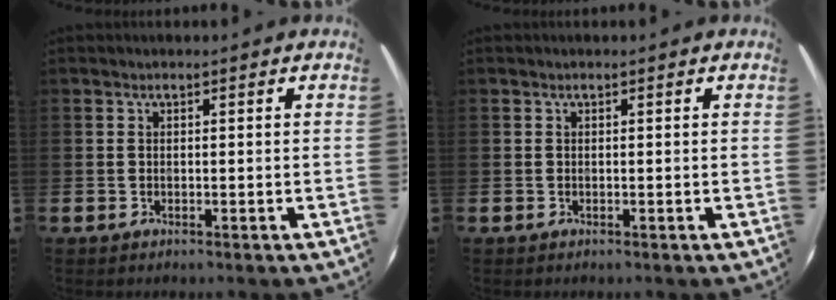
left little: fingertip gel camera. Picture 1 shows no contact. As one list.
[{"total": 0.0}]